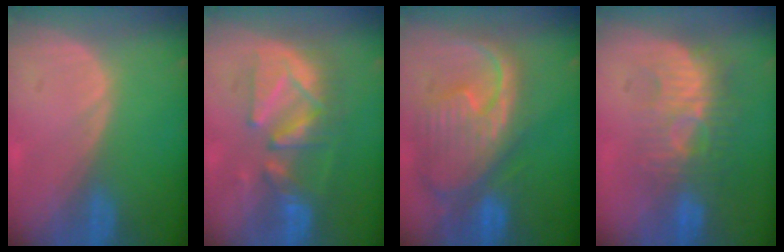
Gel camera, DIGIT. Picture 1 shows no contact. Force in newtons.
{"total": 9.0, "press": 9.0, "slide": 0.4}
{"total": 12.5, "press": 10.6, "slide": 6.5}
{"total": 8.8, "press": 8.4, "slide": 2.7}